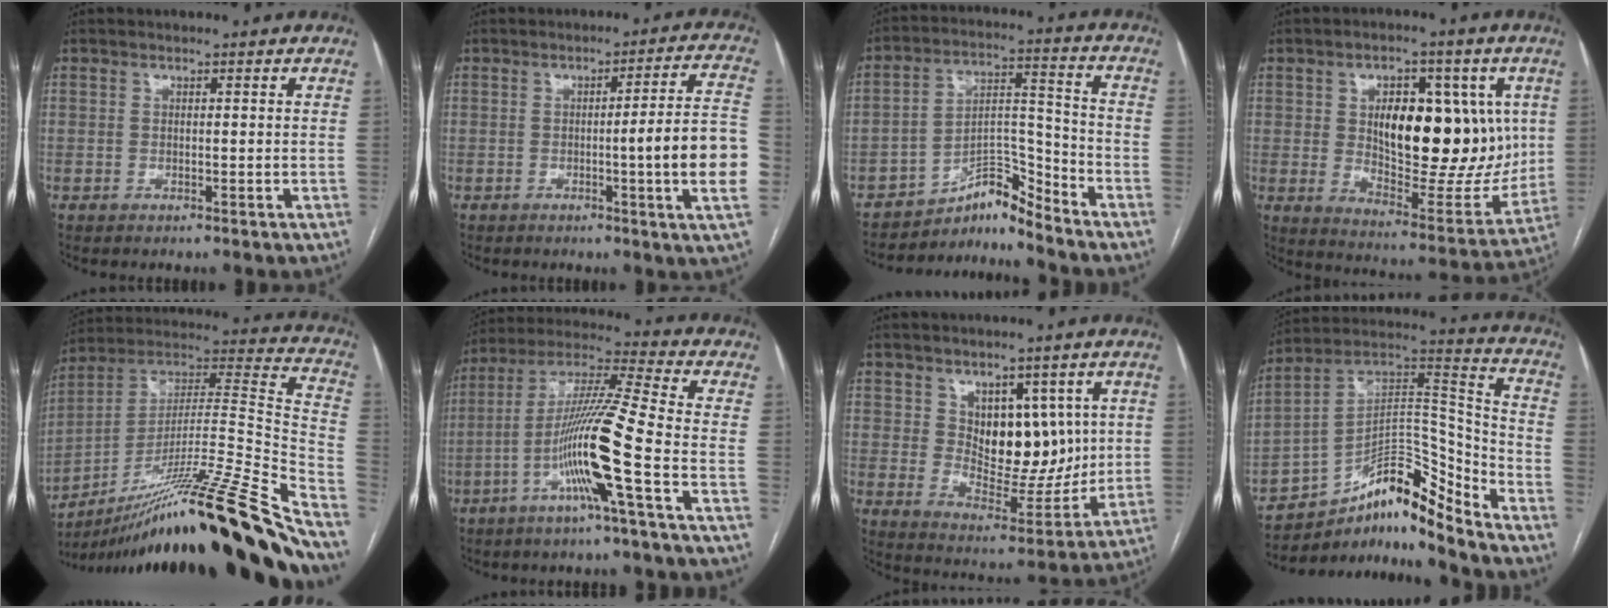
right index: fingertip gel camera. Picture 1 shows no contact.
{"total": 11.8, "force": [-2.1, -1.1, 11.5], "torque": [-0.140, 0.001, -0.035]}
{"total": 6.7, "force": [-6.7, 0.3, 0.1], "torque": [0.003, 0.051, -0.114]}
{"total": 19.3, "force": [3.4, 9.0, 16.7], "torque": [-0.242, -0.001, 0.063]}
{"total": 34.4, "force": [-25.7, 0.0, 22.9], "torque": [-0.257, -0.006, -0.405]}
{"total": 13.4, "force": [-4.8, -1.5, 12.4], "torque": [-0.241, 0.003, -0.095]}
{"total": 10.5, "force": [3.1, 5.9, 8.1], "torque": [-0.107, -0.002, 0.065]}
{"total": 14.1, "force": [-10.6, 3.4, 8.7], "torque": [-0.142, 0.066, -0.172]}